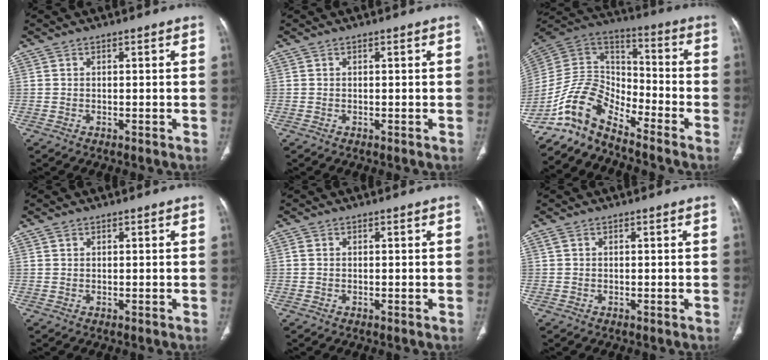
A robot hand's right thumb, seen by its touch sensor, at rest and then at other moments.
{"total": 0.0}
{"total": 11.0, "force": [-9.3, 3.8, 4.4], "torque": [-0.080, 0.093, -0.191]}
{"total": 0.7, "force": [0.5, 0.5, 0.2], "torque": [0.000, -0.002, 0.008]}
{"total": 0.7, "force": [0.1, 0.5, 0.5], "torque": [-0.009, 0.004, 0.003]}
{"total": 0.9, "force": [0.5, 0.5, 0.6], "torque": [-0.016, 0.008, 0.011]}